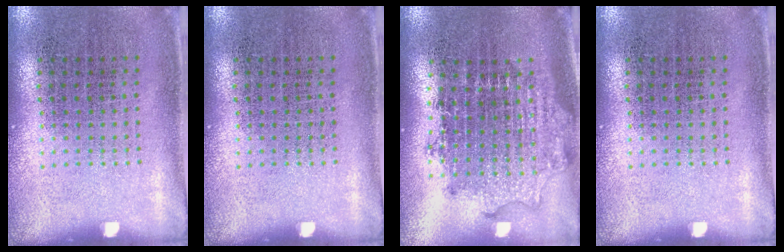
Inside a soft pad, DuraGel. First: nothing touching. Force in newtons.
{"total": 0.0}
{"total": 1.8, "press": 1.5, "slide": 1.0}
{"total": 0.0}